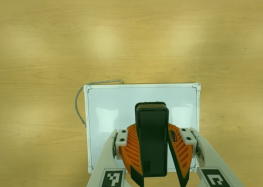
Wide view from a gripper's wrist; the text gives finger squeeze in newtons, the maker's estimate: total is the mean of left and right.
{"total": 11.5, "left": 10.3, "right": 12.7}